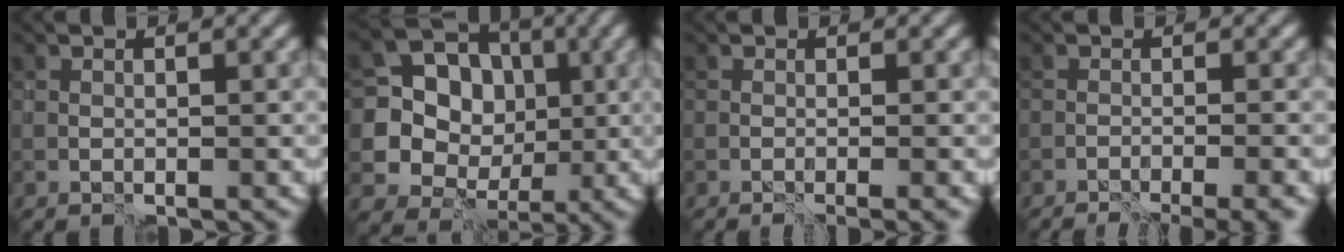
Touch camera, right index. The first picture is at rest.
{"total": 11.9, "force": [1.2, 11.3, 3.7], "torque": [-0.119, 0.032, 0.011]}
{"total": 1.5, "force": [-1.0, -0.6, 0.9], "torque": [-0.005, 0.003, -0.018]}
{"total": 7.0, "force": [-6.3, 0.9, 3.0], "torque": [-0.020, 0.003, -0.074]}